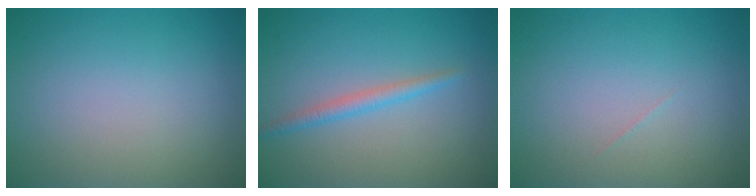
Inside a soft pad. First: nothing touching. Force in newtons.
{"total": 1.7, "press": 1.7, "slide": 0.1}
{"total": 0.0}